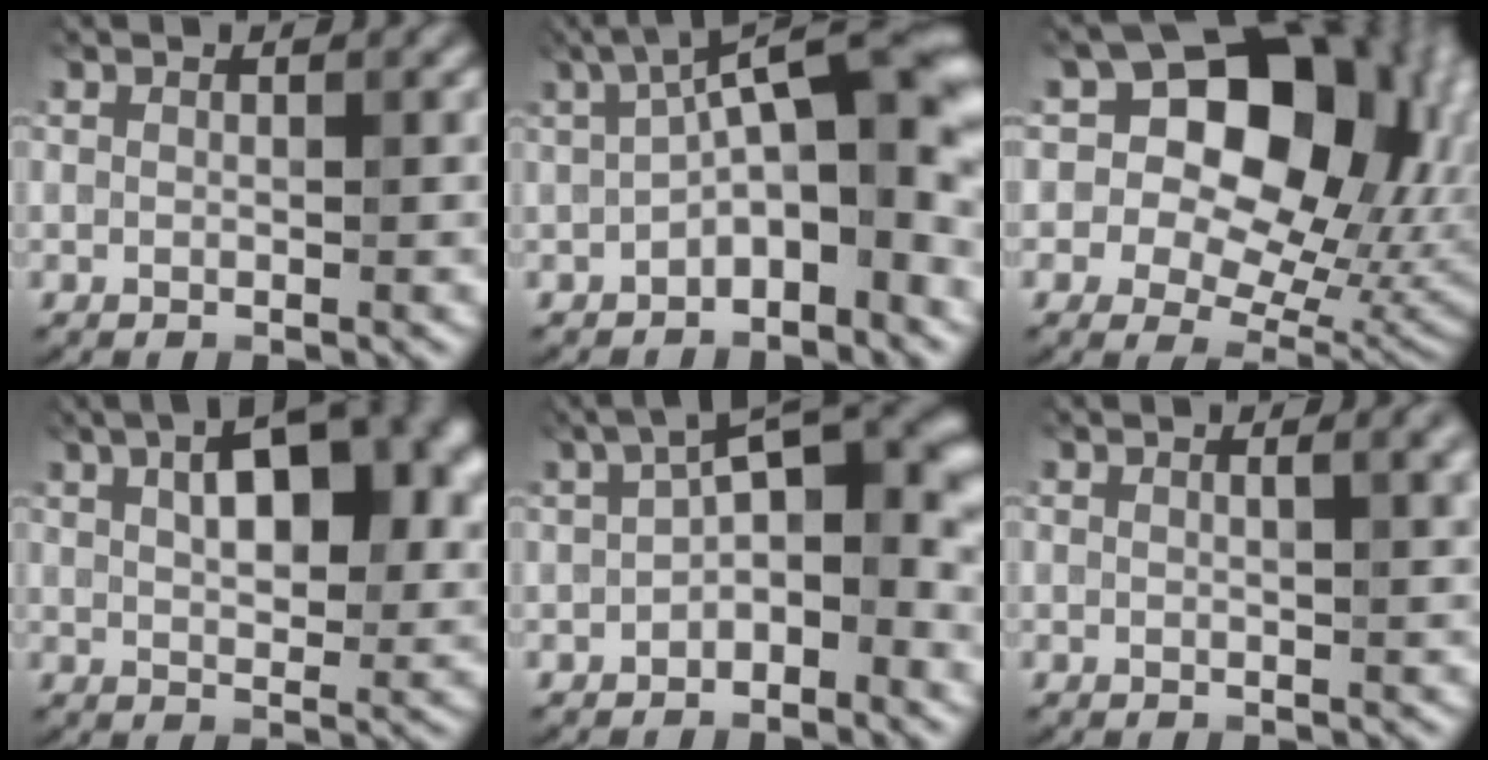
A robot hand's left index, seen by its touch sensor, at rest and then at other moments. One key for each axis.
{"total": 8.4, "fx": -1.1, "fy": 2.4, "fz": 7.9, "tx": -0.128, "ty": 0.026, "tz": 0.001}
{"total": 14.3, "fx": 3.2, "fy": 10.2, "fz": 9.4, "tx": -0.112, "ty": 0.029, "tz": 0.079}
{"total": 7.6, "fx": 2.1, "fy": 3.4, "fz": 6.5, "tx": -0.087, "ty": 0.023, "tz": 0.049}
{"total": 5.3, "fx": -0.5, "fy": 1.7, "fz": 5.0, "tx": -0.083, "ty": 0.023, "tz": 0.005}
{"total": 3.4, "fx": 1.3, "fy": 1.3, "fz": 2.9, "tx": -0.022, "ty": 0.028, "tz": 0.010}